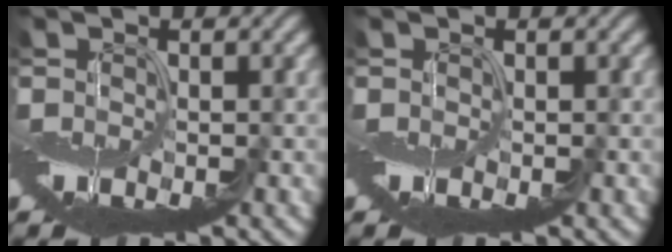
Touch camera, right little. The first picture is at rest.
{"total": 0.0}